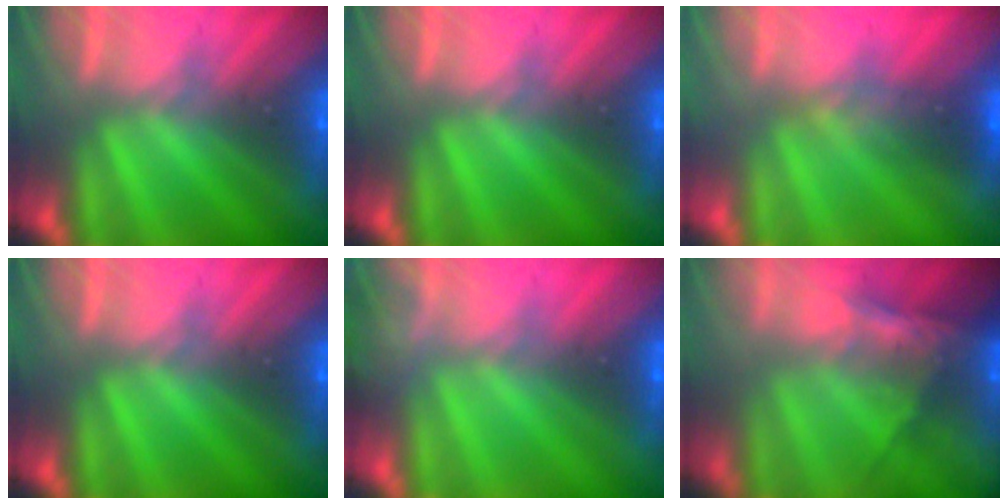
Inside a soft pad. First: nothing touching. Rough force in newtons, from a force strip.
{"total": 0.0}
{"total": 2.0}
{"total": 0.0}
{"total": 4.7}
{"total": 7.6}